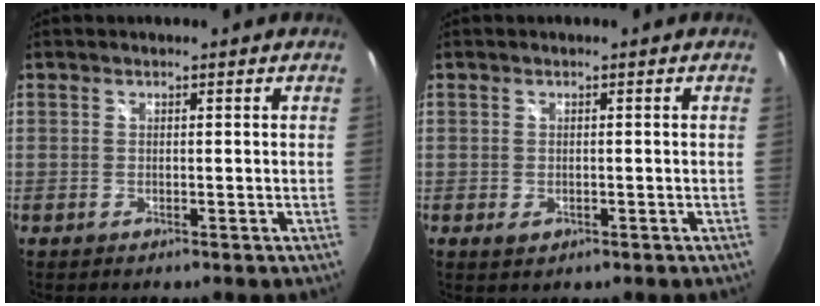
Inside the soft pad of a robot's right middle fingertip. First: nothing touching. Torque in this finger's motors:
{"motor_torque": [0.24, -0.19, 0.07, 0.02]}